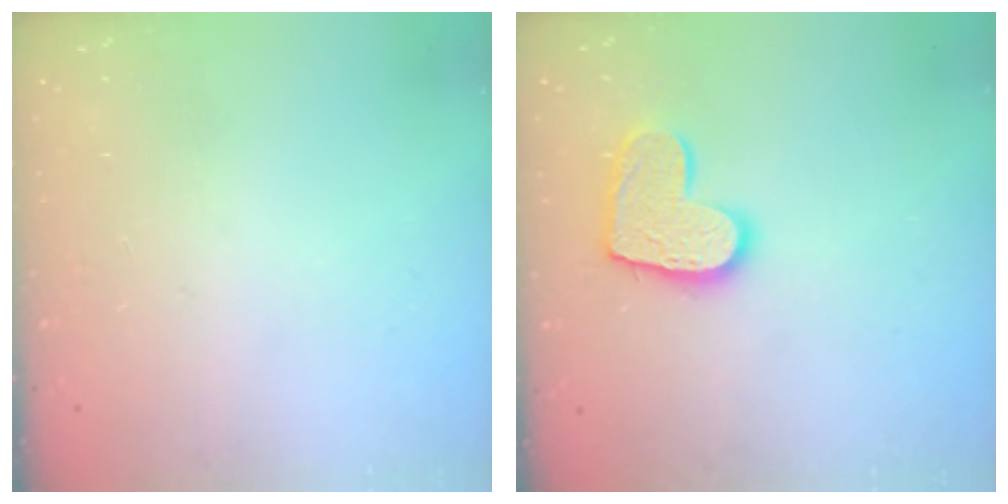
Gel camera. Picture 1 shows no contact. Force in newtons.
{"total": 11.6, "press": 11.6, "slide": 0.8}